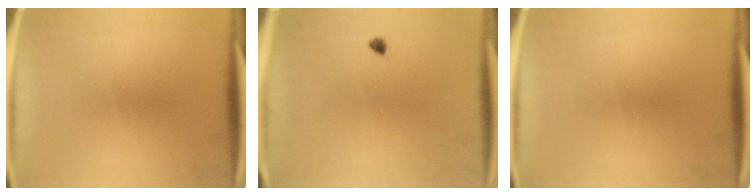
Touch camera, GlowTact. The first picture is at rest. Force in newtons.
{"total": 0.9}
{"total": 0.0}